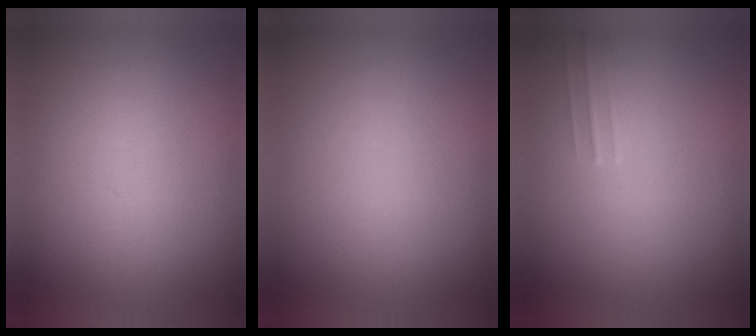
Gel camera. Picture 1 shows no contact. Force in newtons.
{"total": 0.0}
{"total": 1.4}